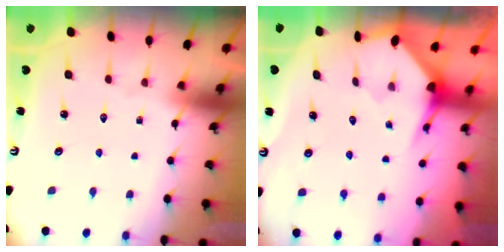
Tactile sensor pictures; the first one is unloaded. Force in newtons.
{"total": 3.3, "press": 3.3, "slide": 0.3}